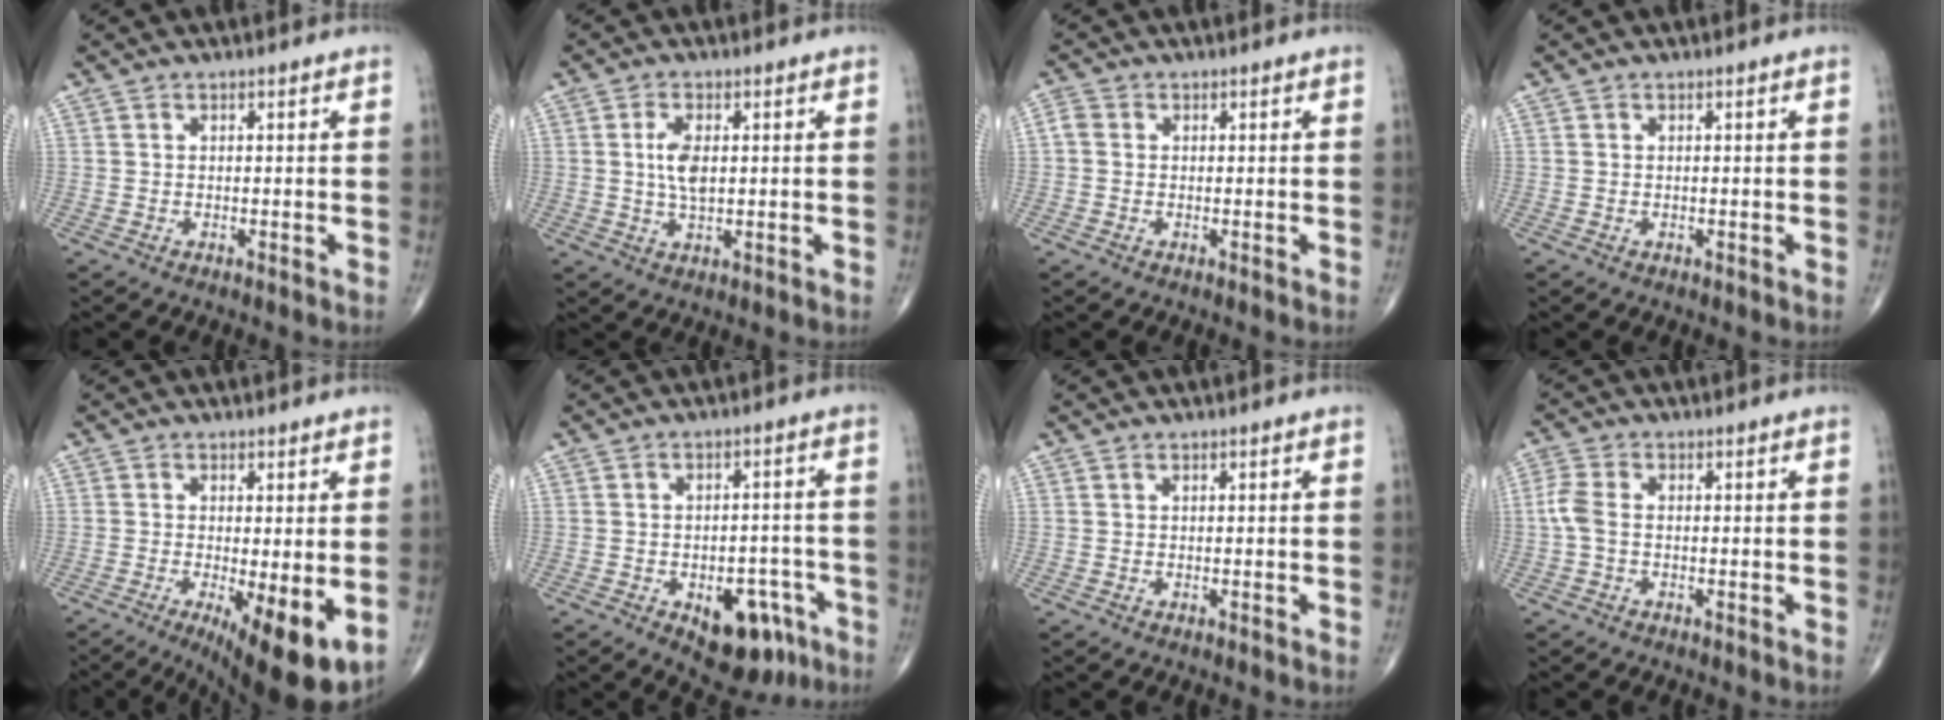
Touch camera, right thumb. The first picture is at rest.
{"total": 4.9, "force": [0.9, 1.8, 4.5], "torque": [-0.097, -0.008, 0.020]}
{"total": 1.8, "force": [0.1, 1.5, 1.0], "torque": [-0.021, 0.004, -0.004]}
{"total": 0.0}
{"total": 11.2, "force": [-3.2, 3.2, 10.2], "torque": [-0.150, -0.023, -0.041]}
{"total": 11.6, "force": [-5.4, 6.5, 7.9], "torque": [-0.068, 0.031, -0.063]}
{"total": 0.0}
{"total": 3.8, "force": [-0.3, 2.2, 3.1], "torque": [-0.084, 0.007, -0.015]}